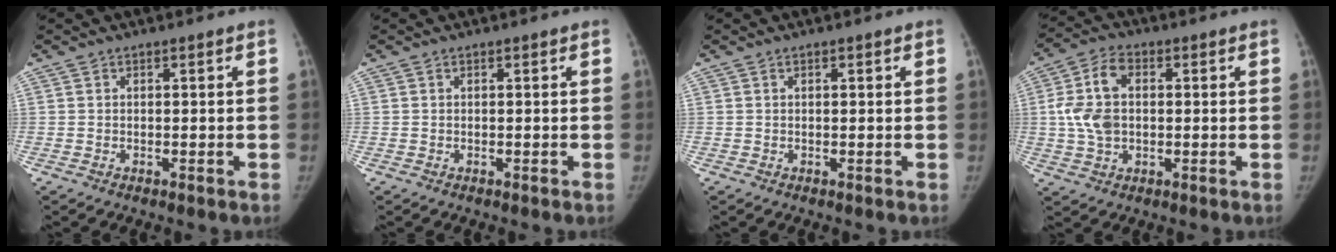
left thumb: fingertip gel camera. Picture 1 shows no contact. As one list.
[{"total": 0.0}, {"total": 0.7, "force": [0.2, 0.2, 0.6], "torque": [-0.010, 0.002, 0.004]}, {"total": 9.4, "force": [0.6, 6.2, 7.0], "torque": [-0.138, 0.015, 0.011]}]